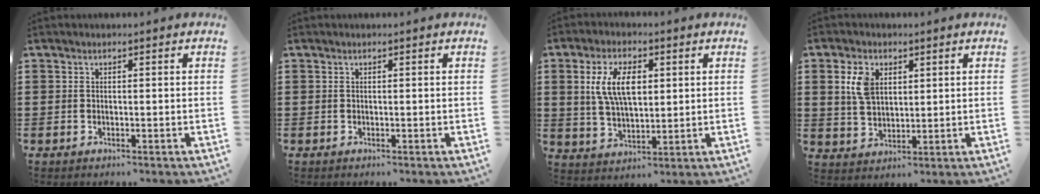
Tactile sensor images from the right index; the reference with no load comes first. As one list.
[{"total": 0.0}, {"total": 8.1, "force": [2.0, 4.0, 6.7], "torque": [-0.148, 0.011, 0.032]}, {"total": 5.5, "force": [2.0, 3.6, 3.6], "torque": [-0.091, 0.009, 0.033]}]